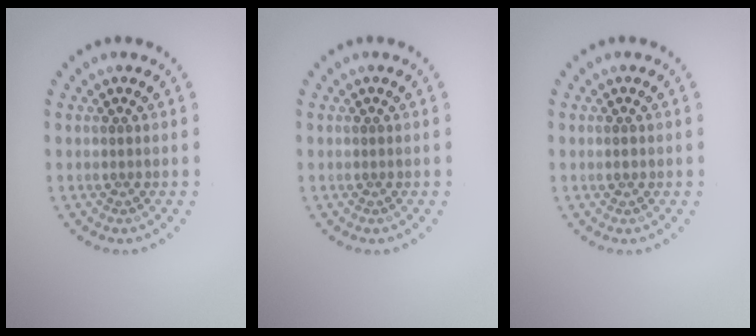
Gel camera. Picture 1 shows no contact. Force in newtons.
{"total": 0.0}
{"total": 0.7, "press": 0.7, "slide": 0.1}